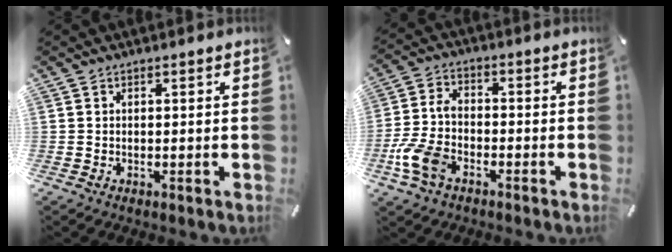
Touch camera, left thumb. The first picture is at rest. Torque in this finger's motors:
{"motor_torque": [-0.43, 0.97, 1.22, 0.46, 0.53]}